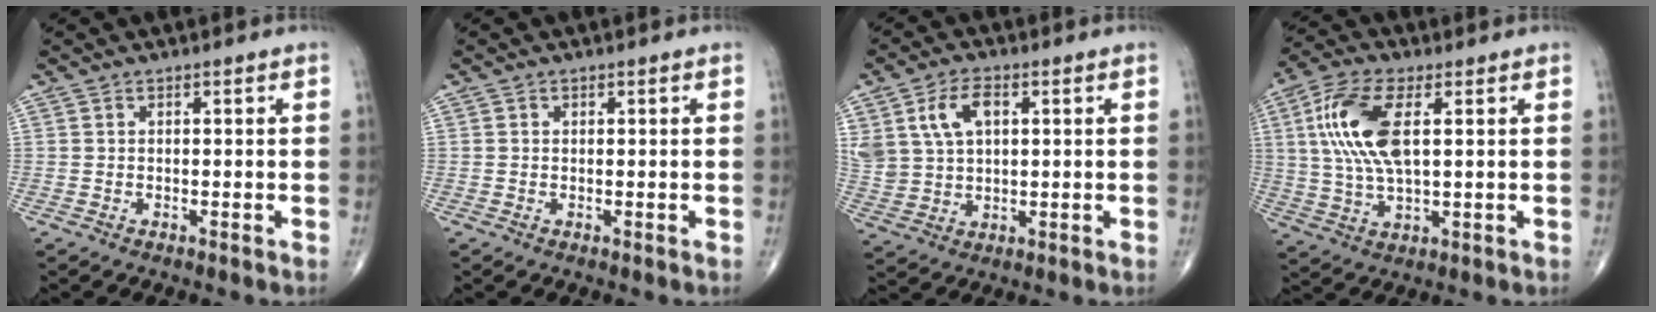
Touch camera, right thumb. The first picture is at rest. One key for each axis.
{"total": 0.0}
{"total": 10.5, "fx": 3.6, "fy": 6.8, "fz": 7.2, "tx": -0.138, "ty": -0.001, "tz": 0.078}
{"total": 13.3, "fx": 3.0, "fy": 5.8, "fz": 11.6, "tx": -0.251, "ty": 0.004, "tz": 0.059}